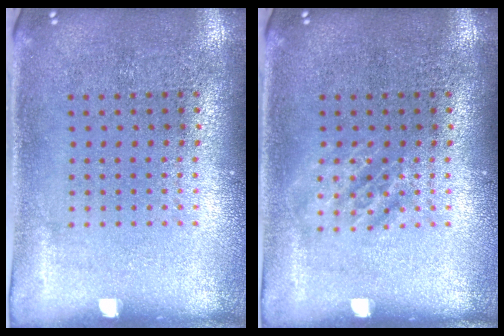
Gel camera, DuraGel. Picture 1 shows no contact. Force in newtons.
{"total": 1.4, "press": 1.4, "slide": 0.2}